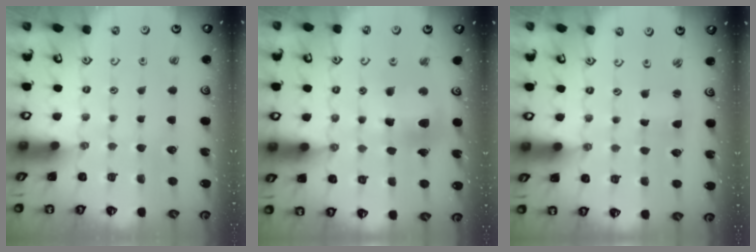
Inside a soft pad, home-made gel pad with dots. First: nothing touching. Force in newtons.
{"total": 12.7, "press": 12.5, "slide": 1.7}
{"total": 1.1, "press": 1.1, "slide": 0.1}